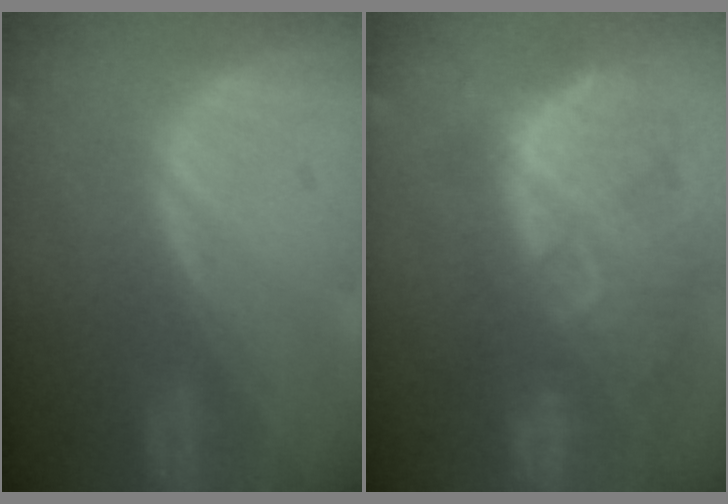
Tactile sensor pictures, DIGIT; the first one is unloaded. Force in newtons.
{"total": 12.5, "press": 11.0, "slide": 6.0}